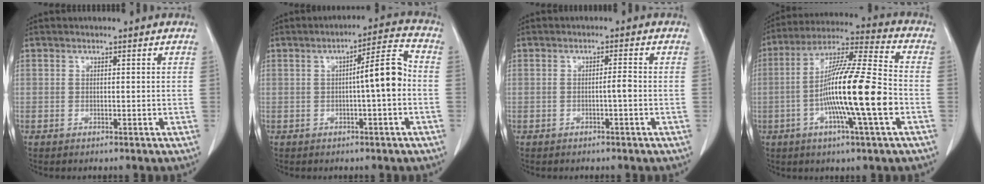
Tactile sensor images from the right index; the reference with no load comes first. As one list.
[{"total": 6.9, "force": [-0.7, 0.3, 6.8], "torque": [-0.099, 0.018, -0.012]}, {"total": 1.4, "force": [-0.4, 0.0, 1.3], "torque": [-0.018, 0.002, -0.007]}, {"total": 17.1, "force": [-3.8, 0.2, 16.7], "torque": [-0.296, -0.004, -0.076]}]